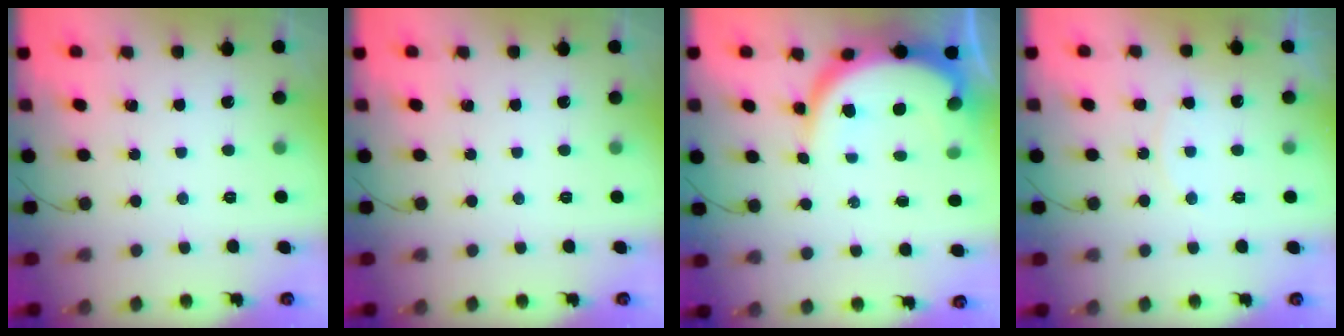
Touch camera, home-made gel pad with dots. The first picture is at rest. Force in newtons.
{"total": 0.0}
{"total": 10.5, "press": 10.5, "slide": 1.2}
{"total": 5.9, "press": 5.9, "slide": 0.4}